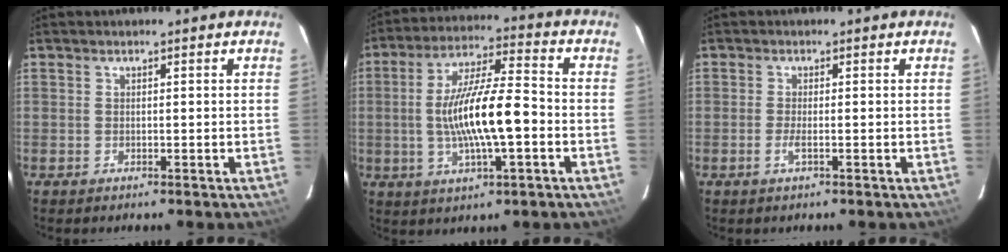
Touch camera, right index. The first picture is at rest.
{"total": 14.7, "force": [-2.0, 3.7, 14.1], "torque": [-0.261, 0.005, -0.031]}
{"total": 1.7, "force": [-0.7, 0.1, 1.6], "torque": [-0.033, -0.003, -0.015]}